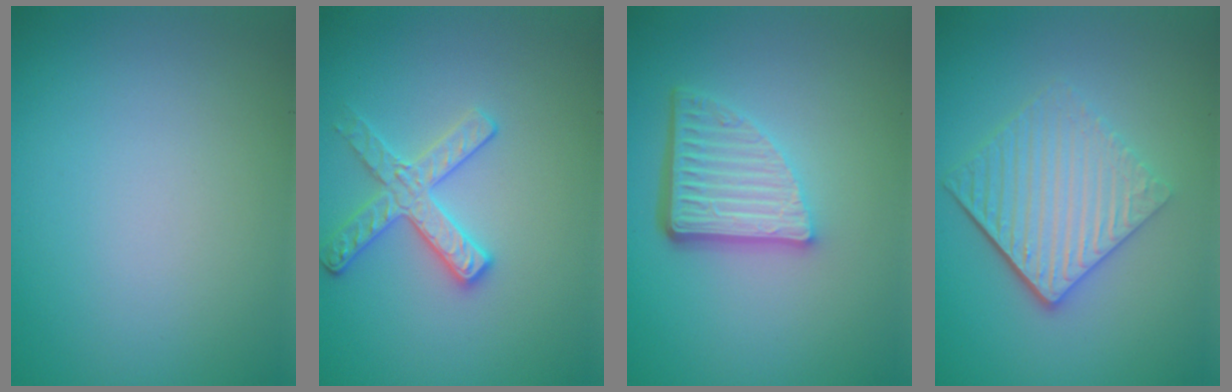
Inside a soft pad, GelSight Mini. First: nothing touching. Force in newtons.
{"total": 2.8, "press": 2.8, "slide": 0.3}
{"total": 5.3, "press": 3.7, "slide": 3.8}
{"total": 5.4, "press": 3.8, "slide": 3.8}